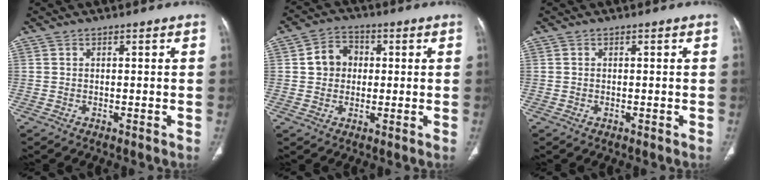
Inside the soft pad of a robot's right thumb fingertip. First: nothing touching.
{"total": 6.5, "force": [0.8, 5.6, 3.2], "torque": [-0.031, 0.011, 0.007]}
{"total": 0.0}